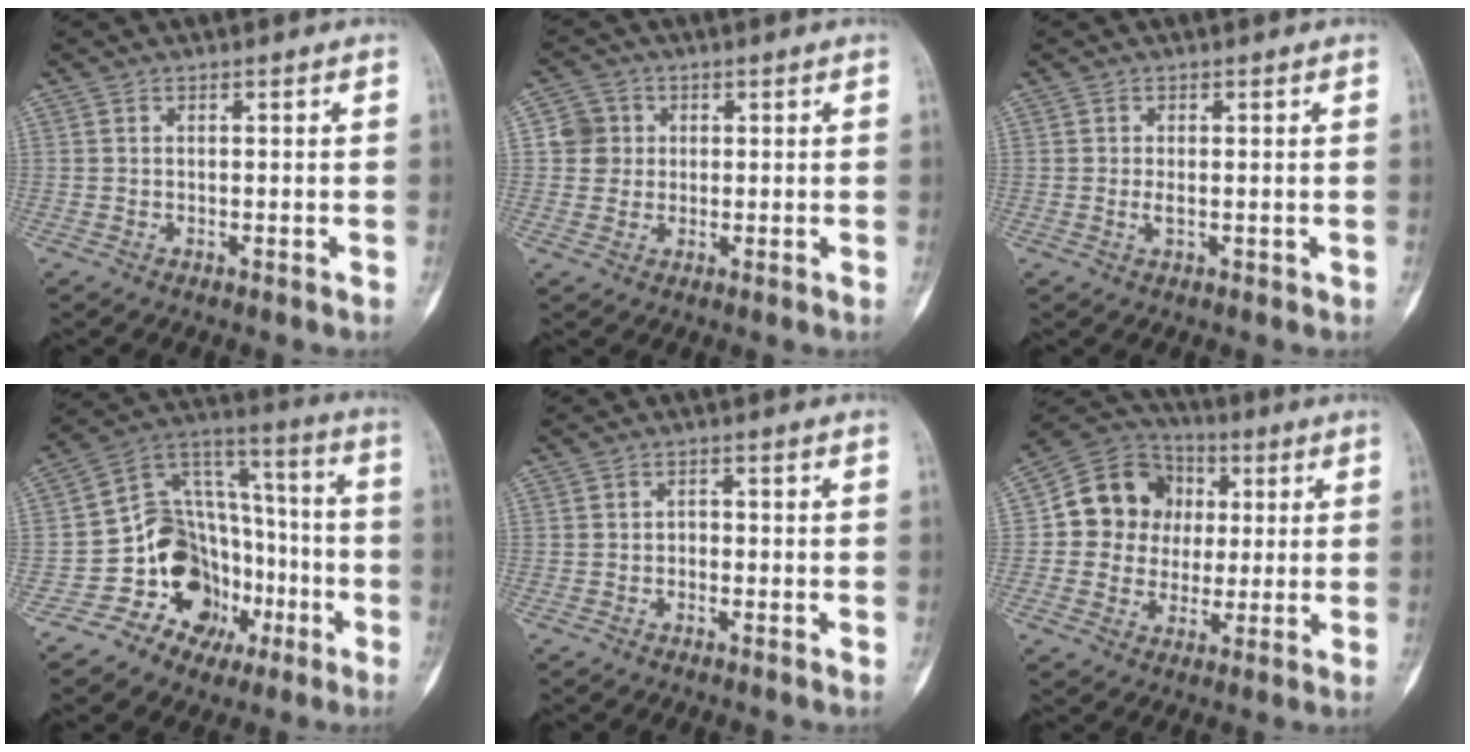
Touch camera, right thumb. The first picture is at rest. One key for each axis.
{"total": 4.5, "fx": 0.7, "fy": 4.4, "fz": 0.5, "tx": 0.027, "ty": 0.008, "tz": 0.007}
{"total": 1.4, "fx": -0.1, "fy": 0.8, "fz": 1.2, "tx": -0.021, "ty": -0.001, "tz": -0.002}
{"total": 20.1, "fx": -7.1, "fy": 15.5, "fz": 10.7, "tx": -0.108, "ty": 0.103, "tz": -0.112}
{"total": 1.3, "fx": -0.6, "fy": 1.0, "fz": 0.5, "tx": 0.004, "ty": 0.007, "tz": -0.015}
{"total": 13.9, "fx": 1.6, "fy": 12.6, "fz": 5.6, "tx": -0.053, "ty": 0.015, "tz": 0.024}